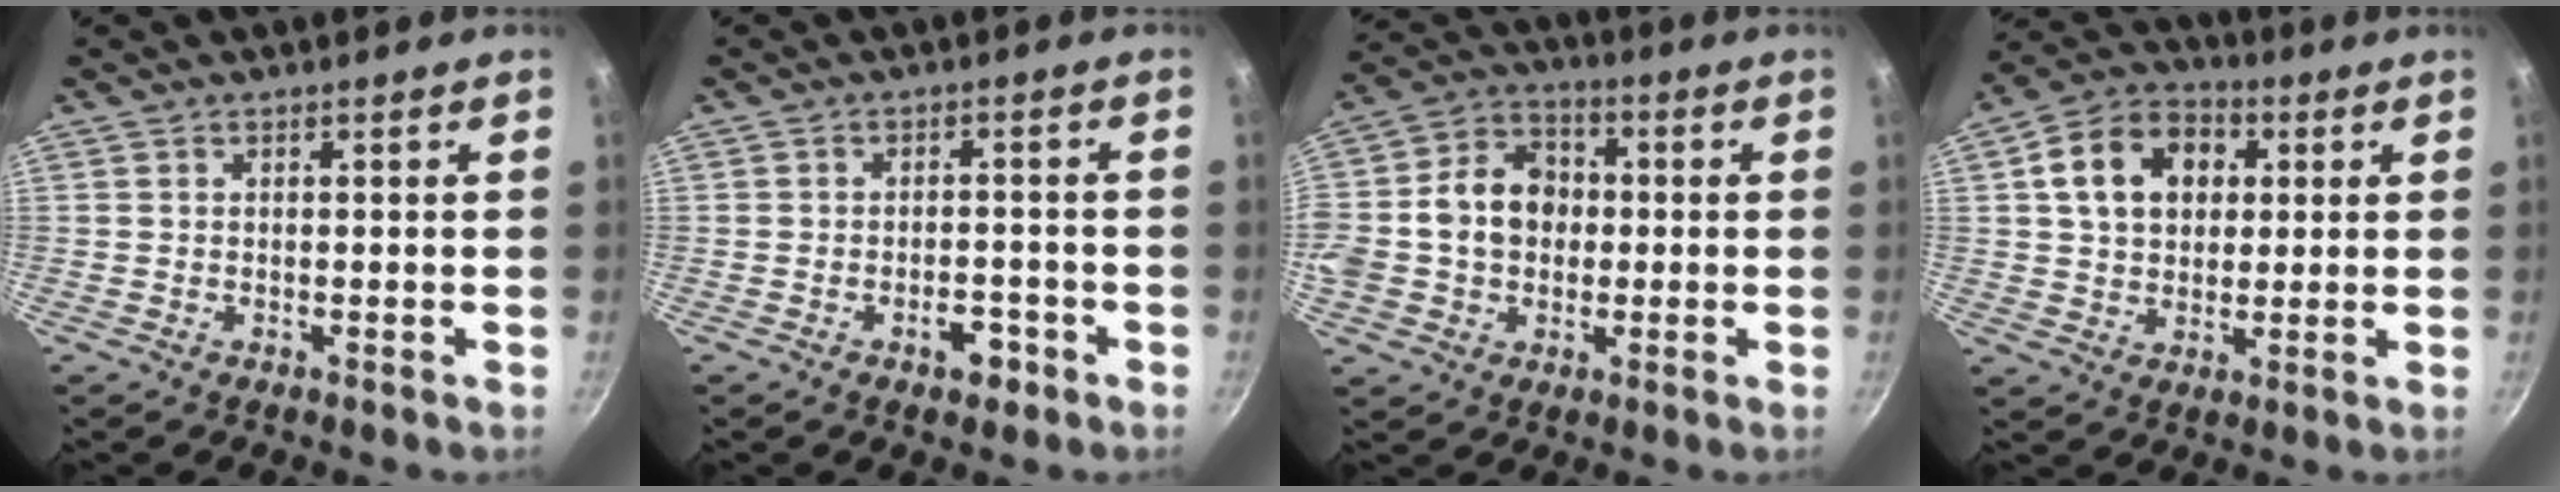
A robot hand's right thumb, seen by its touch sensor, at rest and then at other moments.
{"total": 4.1, "force": [-2.3, 2.2, 2.6], "torque": [-0.018, 0.016, -0.030]}
{"total": 14.2, "force": [0.0, 11.3, 8.6], "torque": [-0.128, 0.029, -0.015]}
{"total": 13.4, "force": [3.4, 10.1, 8.1], "torque": [-0.115, 0.018, 0.046]}